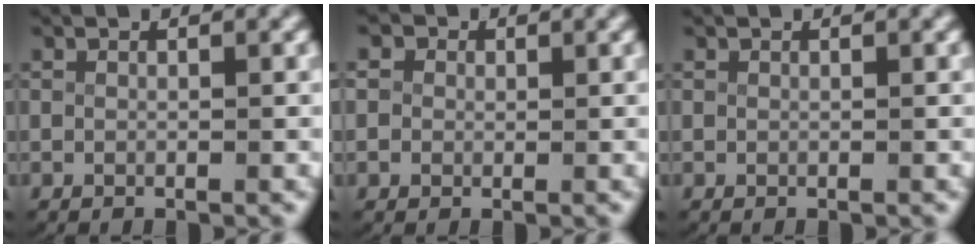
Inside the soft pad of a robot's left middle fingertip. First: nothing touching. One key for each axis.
{"total": 3.2, "fx": 0.5, "fy": 3.0, "fz": 0.8, "tx": -0.033, "ty": 0.001, "tz": 0.002}
{"total": 0.0}